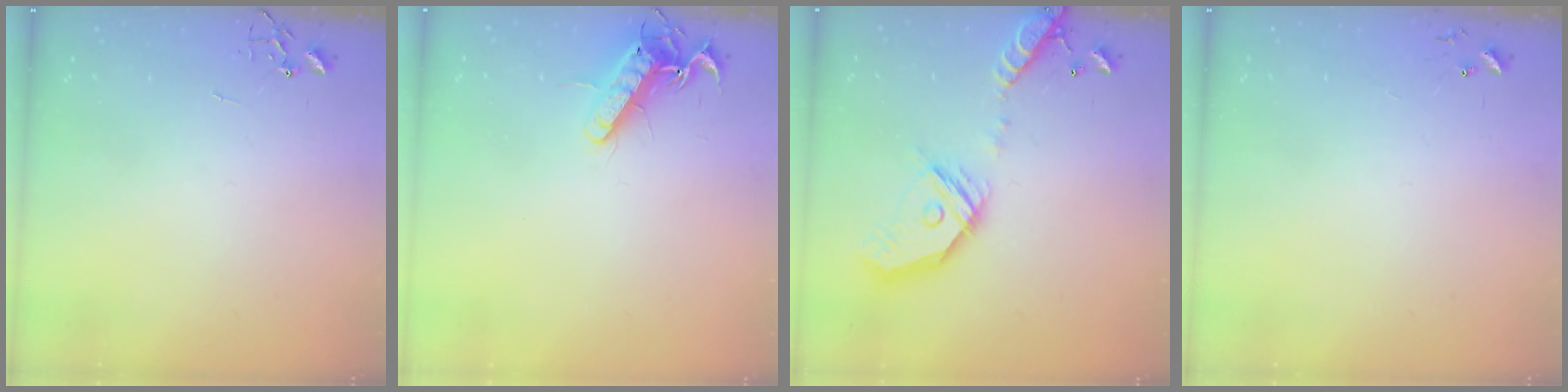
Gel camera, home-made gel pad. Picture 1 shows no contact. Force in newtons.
{"total": 13.6, "press": 13.6, "slide": 1.4}
{"total": 18.8, "press": 18.6, "slide": 3.0}
{"total": 4.7, "press": 4.7, "slide": 0.4}